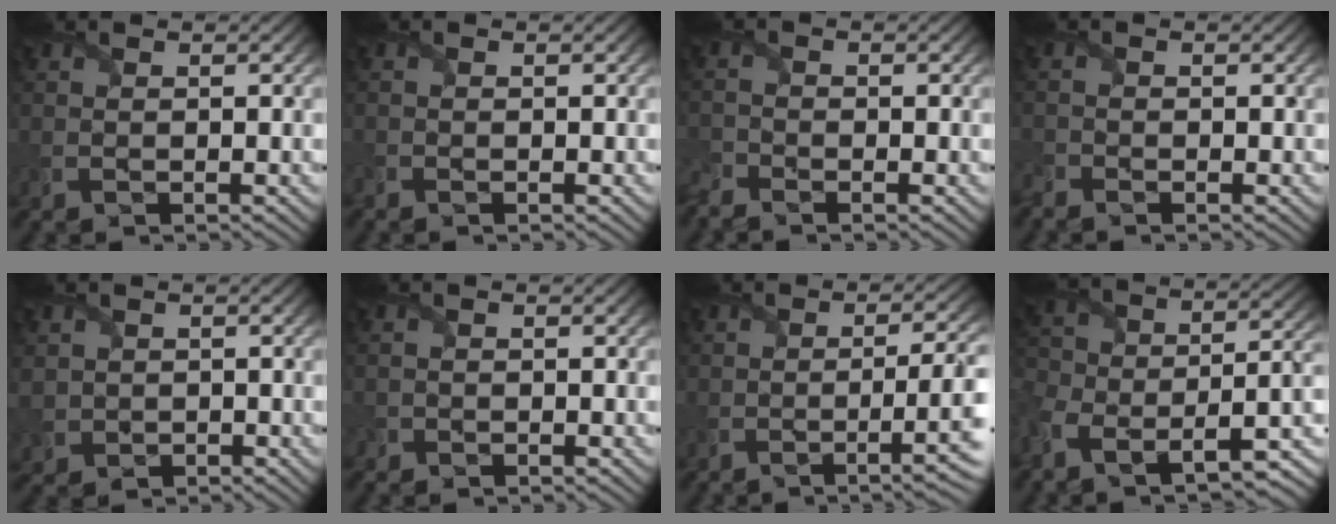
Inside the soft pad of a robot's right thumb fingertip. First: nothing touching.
{"total": 0.7, "force": [-0.7, 0.2, 0.1], "torque": [-0.004, -0.005, -0.013]}
{"total": 2.4, "force": [-2.3, 0.7, 0.5], "torque": [-0.014, -0.012, -0.057]}
{"total": 1.5, "force": [-1.5, 0.3, 0.2], "torque": [-0.010, -0.012, -0.039]}
{"total": 2.6, "force": [0.2, 2.6, 0.4], "torque": [-0.025, -0.013, 0.002]}
{"total": 0.6, "force": [-0.5, 0.3, -0.1], "torque": [0.004, -0.004, -0.009]}
{"total": 7.4, "force": [-1.7, 1.8, 6.9], "torque": [-0.094, -0.009, -0.029]}
{"total": 11.7, "force": [-7.1, 6.2, 6.9], "torque": [-0.151, -0.040, -0.111]}